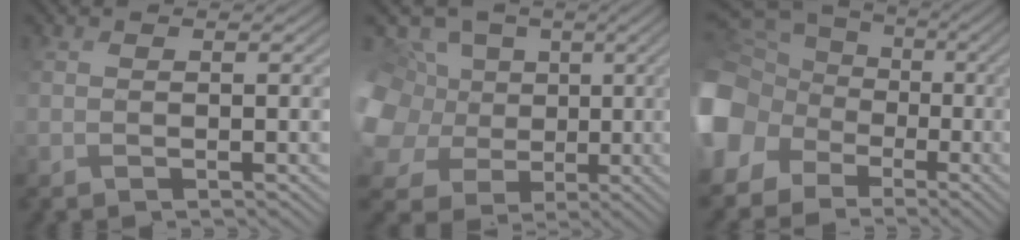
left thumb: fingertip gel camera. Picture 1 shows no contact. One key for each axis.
{"total": 13.2, "fx": 1.5, "fy": 12.2, "fz": 4.8, "tx": -0.205, "ty": 0.024, "tz": 0.016}
{"total": 13.4, "fx": -4.2, "fy": 11.5, "fz": 5.6, "tx": -0.207, "ty": -0.024, "tz": -0.075}